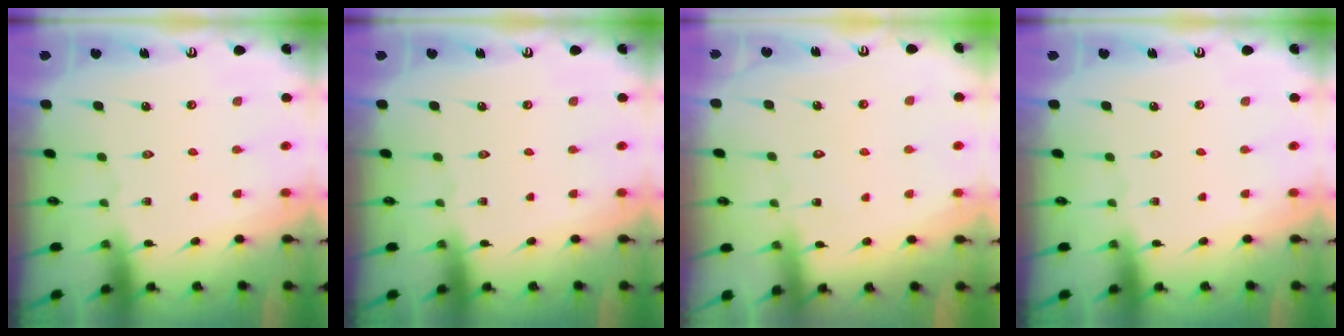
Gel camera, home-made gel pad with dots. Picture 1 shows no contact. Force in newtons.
{"total": 0.0}
{"total": 5.5, "press": 5.5, "slide": 0.5}
{"total": 0.0}